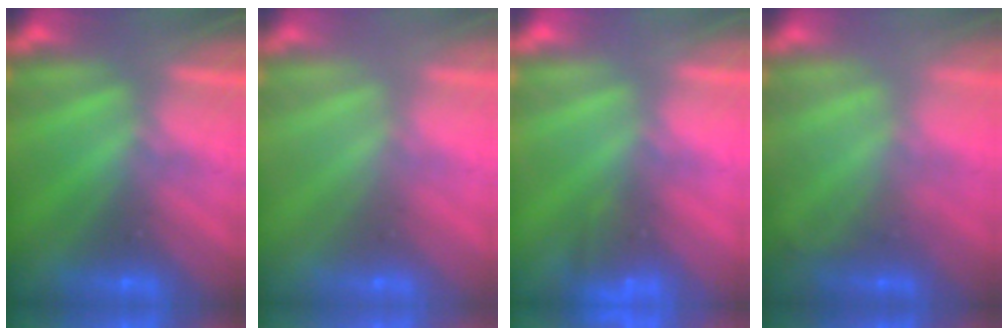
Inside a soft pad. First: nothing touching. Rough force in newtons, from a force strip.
{"total": 3.3}
{"total": 4.5}
{"total": 2.2}